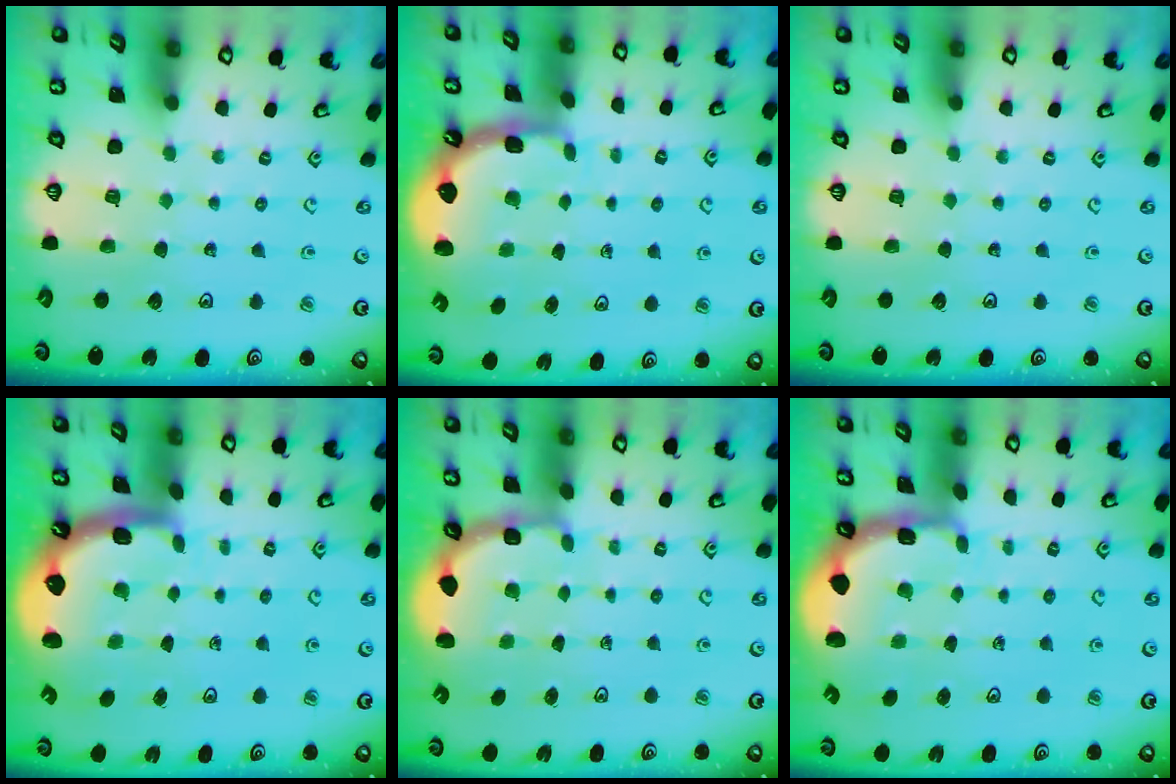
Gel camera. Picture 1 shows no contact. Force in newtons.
{"total": 2.3, "press": 1.7, "slide": 1.6}
{"total": 0.0}
{"total": 3.4, "press": 2.5, "slide": 2.3}
{"total": 2.8, "press": 2.5, "slide": 1.4}
{"total": 1.8, "press": 1.6, "slide": 0.7}